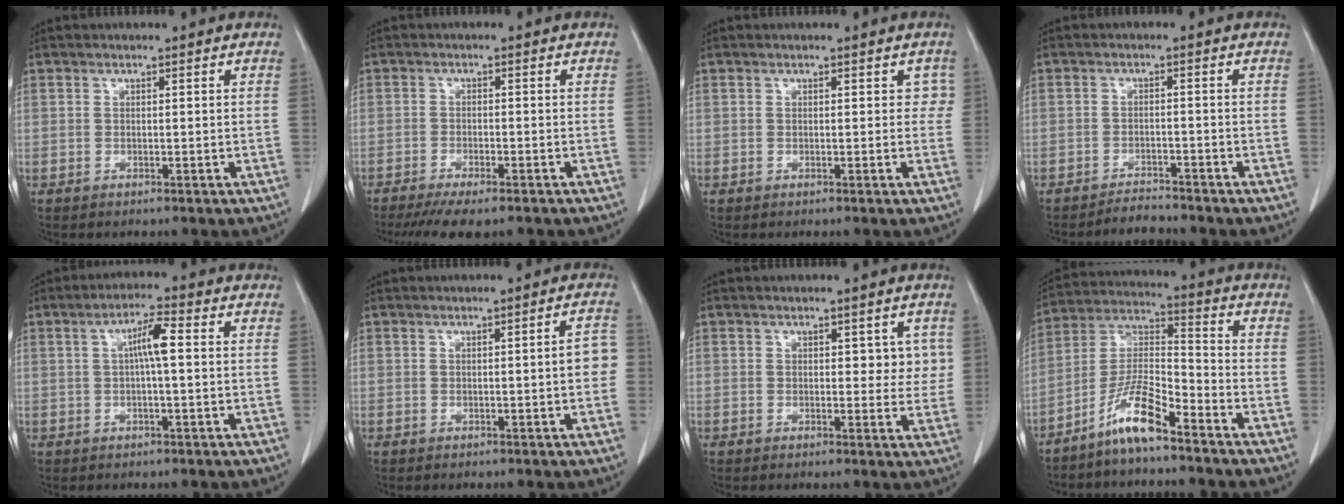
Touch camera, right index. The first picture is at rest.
{"total": 8.0, "force": [-6.5, 1.3, 4.5], "torque": [-0.065, -0.014, -0.099]}
{"total": 1.7, "force": [0.6, 1.4, 0.8], "torque": [0.007, 0.013, 0.002]}
{"total": 2.7, "force": [-2.6, 0.2, -0.2], "torque": [0.003, -0.012, -0.042]}
{"total": 4.9, "force": [0.6, 0.4, 4.8], "torque": [-0.086, 0.012, 0.008]}
{"total": 3.8, "force": [-0.3, 0.0, 3.8], "torque": [-0.046, 0.005, -0.005]}
{"total": 3.6, "force": [1.1, 2.2, 2.7], "torque": [-0.016, 0.003, 0.011]}
{"total": 9.4, "force": [-6.7, 1.2, 6.5], "torque": [-0.141, -0.001, -0.135]}